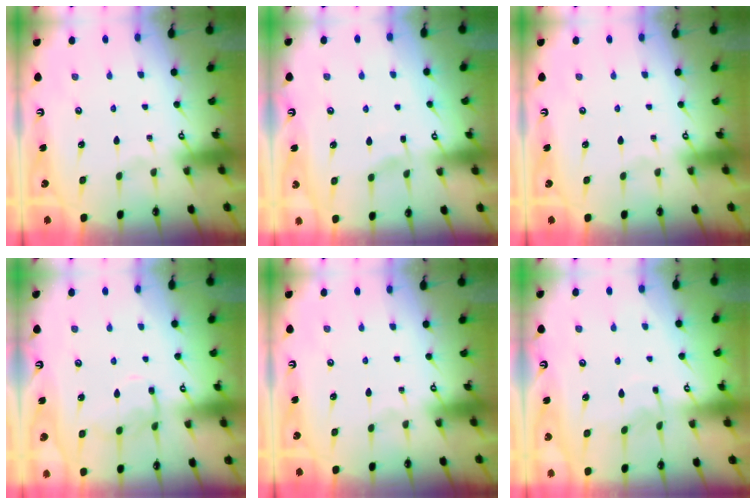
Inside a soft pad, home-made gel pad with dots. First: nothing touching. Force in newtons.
{"total": 2.5, "press": 2.5, "slide": 0.4}
{"total": 0.0}
{"total": 11.6, "press": 11.5, "slide": 0.8}
{"total": 0.0}
{"total": 5.0, "press": 5.0, "slide": 0.5}